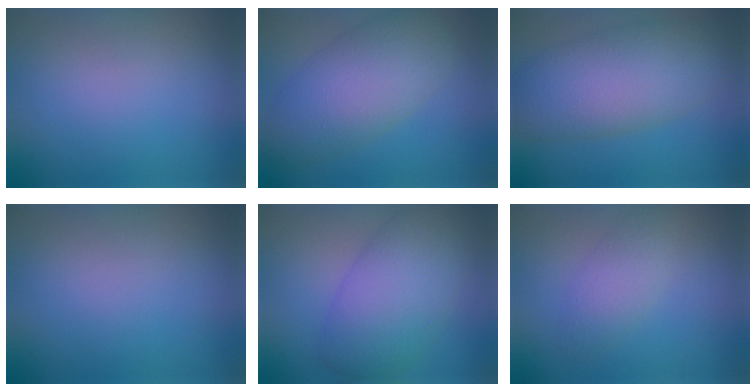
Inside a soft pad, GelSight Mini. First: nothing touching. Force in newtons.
{"total": 6.5, "press": 6.5, "slide": 0.1}
{"total": 7.6, "press": 7.6, "slide": 0.3}
{"total": 0.0}
{"total": 7.4, "press": 7.3, "slide": 0.3}
{"total": 2.2, "press": 2.2, "slide": 0.2}